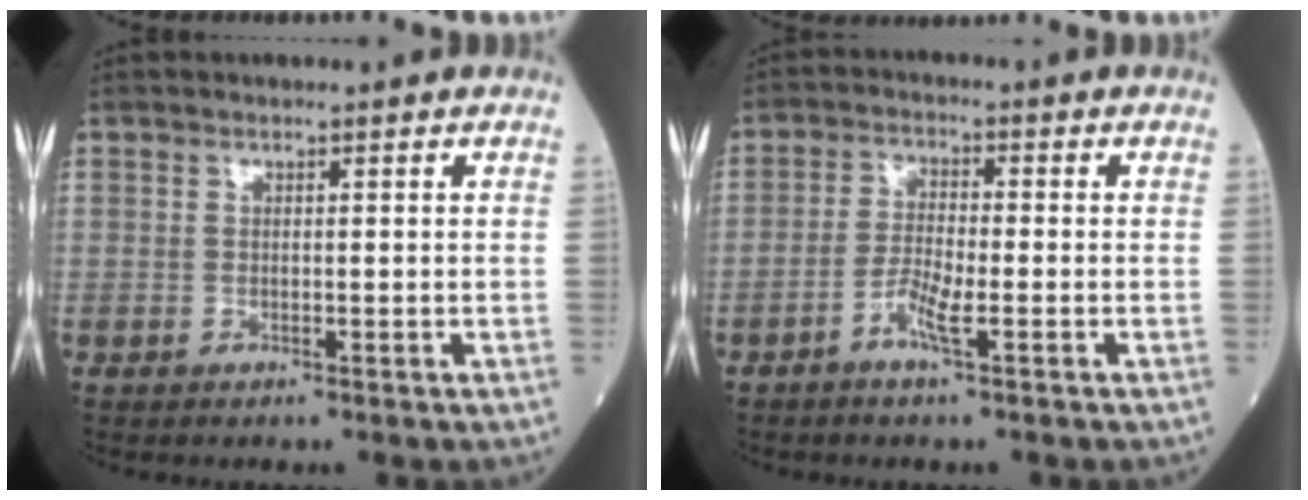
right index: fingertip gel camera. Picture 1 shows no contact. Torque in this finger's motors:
{"motor_torque": [-0.23, 0.04, -0.08, -0.01]}